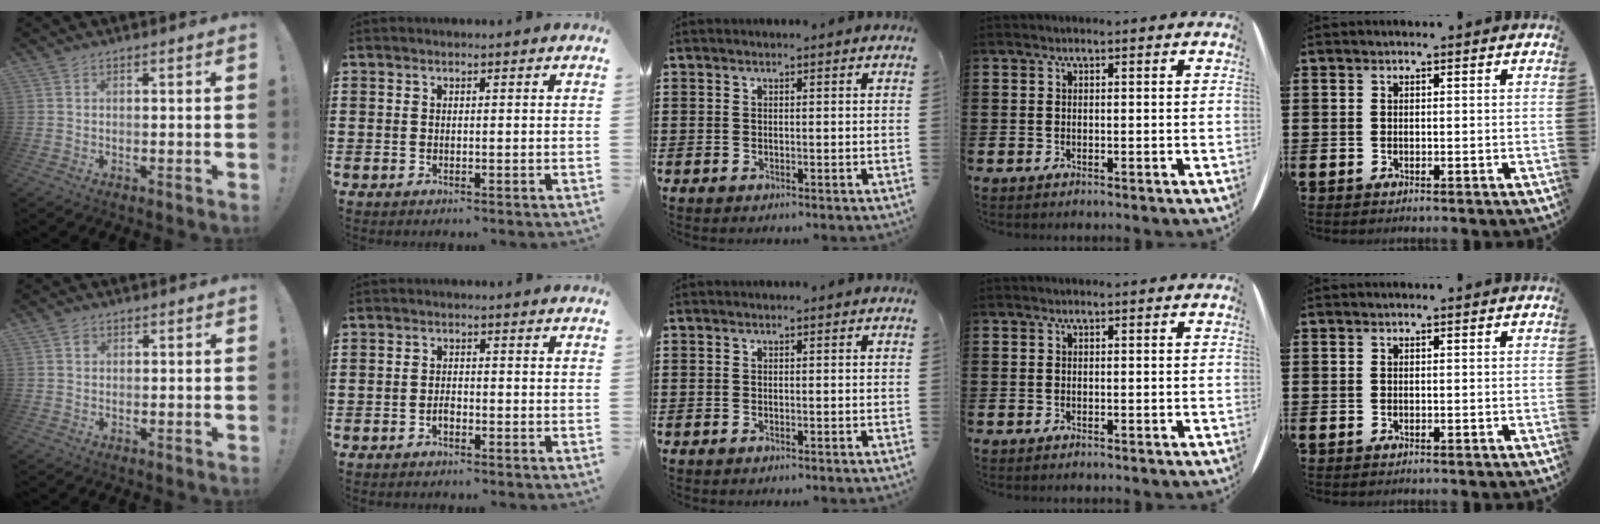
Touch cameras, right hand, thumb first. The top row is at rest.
{"thumb": {"total": 1.2, "force": [0.4, 1.1, 0.3], "torque": [0.002, -0.001, 0.006]}, "index": {"total": 1.5, "force": [-0.9, 0.9, 0.9], "torque": [-0.021, -0.001, -0.016]}}